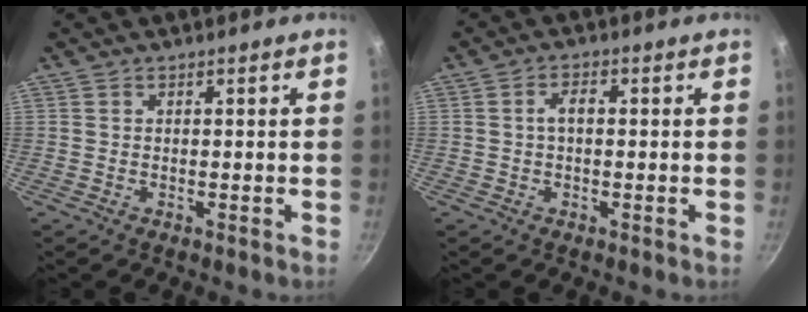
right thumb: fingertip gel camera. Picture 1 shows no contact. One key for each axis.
{"total": 2.7, "fx": 0.2, "fy": 1.3, "fz": 2.3, "tx": -0.042, "ty": 0.010, "tz": 0.002}